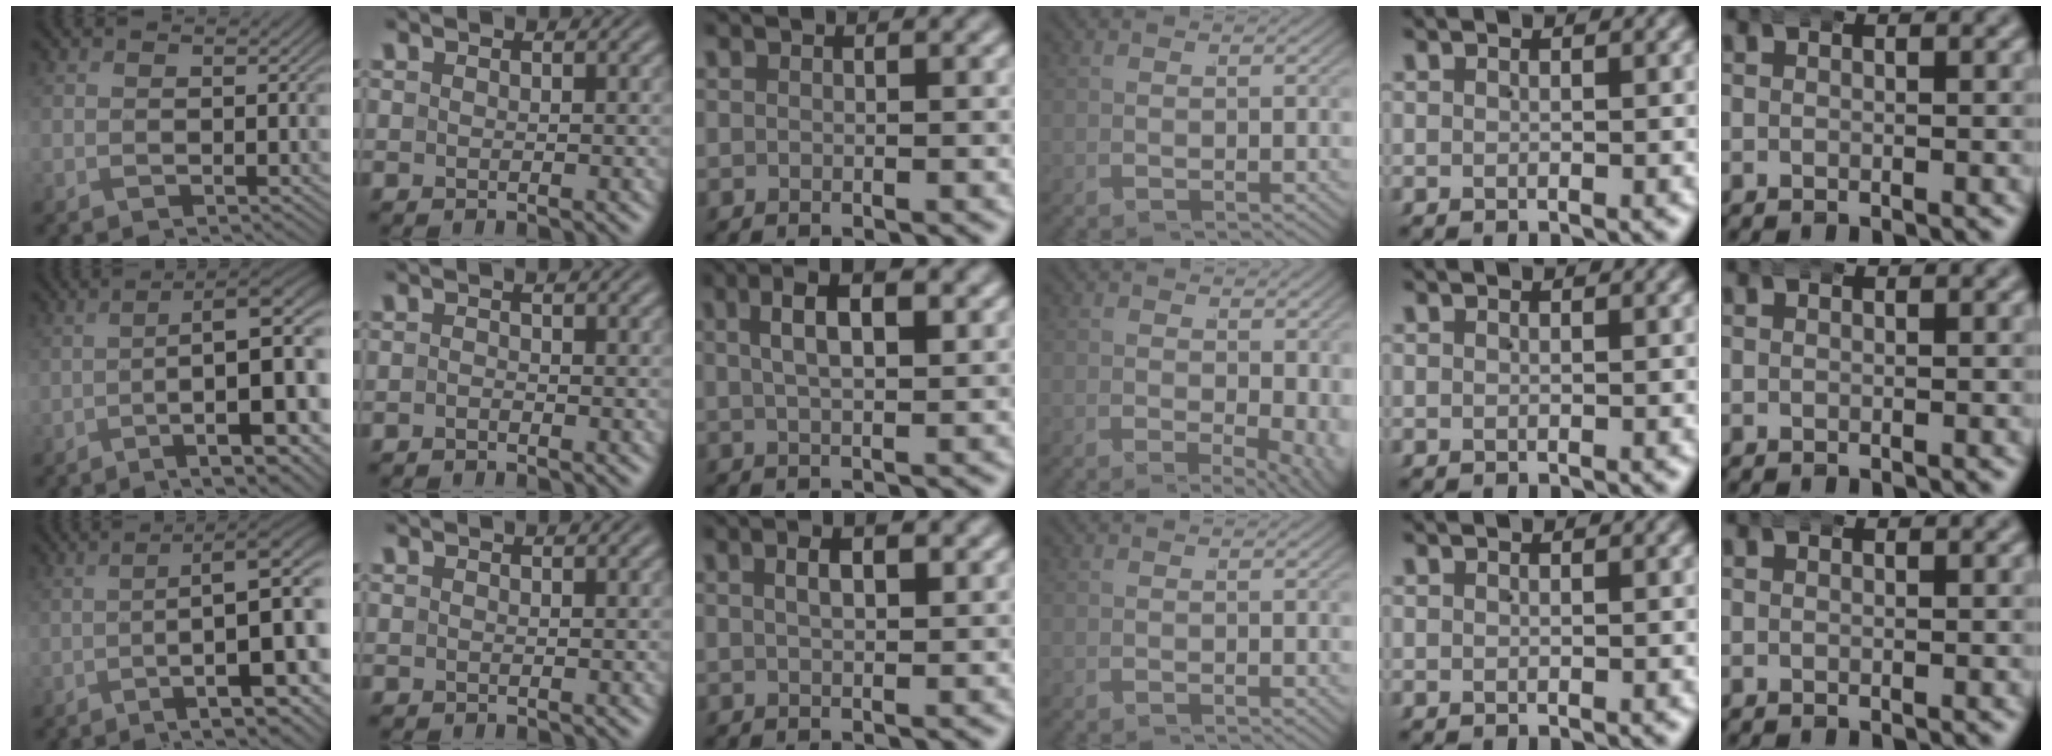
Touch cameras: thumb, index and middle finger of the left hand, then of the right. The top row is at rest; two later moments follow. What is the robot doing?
{"motion": "wrap", "object": "arm wrap"}